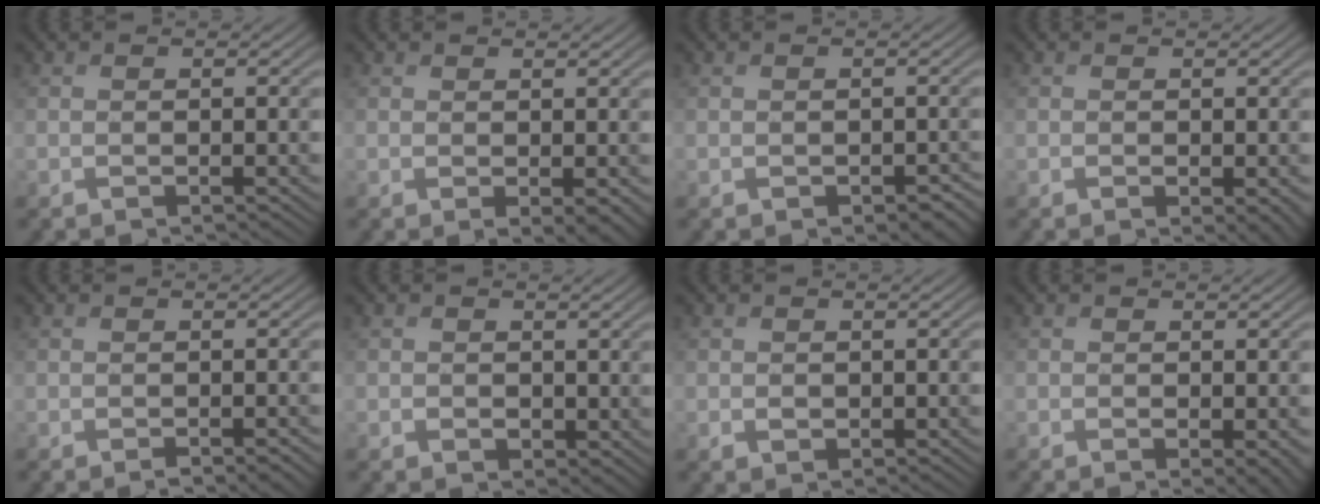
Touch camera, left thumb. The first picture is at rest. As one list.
[{"total": 1.8, "force": [0.2, 0.8, 1.6], "torque": [-0.027, -0.007, 0.008]}, {"total": 1.7, "force": [-0.6, 1.2, 1.0], "torque": [-0.018, -0.013, -0.006]}, {"total": 1.9, "force": [-0.6, 1.1, 1.5], "torque": [-0.028, -0.011, -0.007]}, {"total": 1.3, "force": [-0.7, 0.5, 1.0], "torque": [-0.015, -0.006, -0.009]}, {"total": 1.9, "force": [0.5, 1.6, 0.8], "torque": [-0.026, -0.009, 0.009]}, {"total": 1.1, "force": [0.2, 0.9, 0.5], "torque": [-0.015, -0.004, 0.007]}, {"total": 2.0, "force": [-0.3, 1.0, 1.7], "torque": [-0.028, -0.009, -0.002]}]